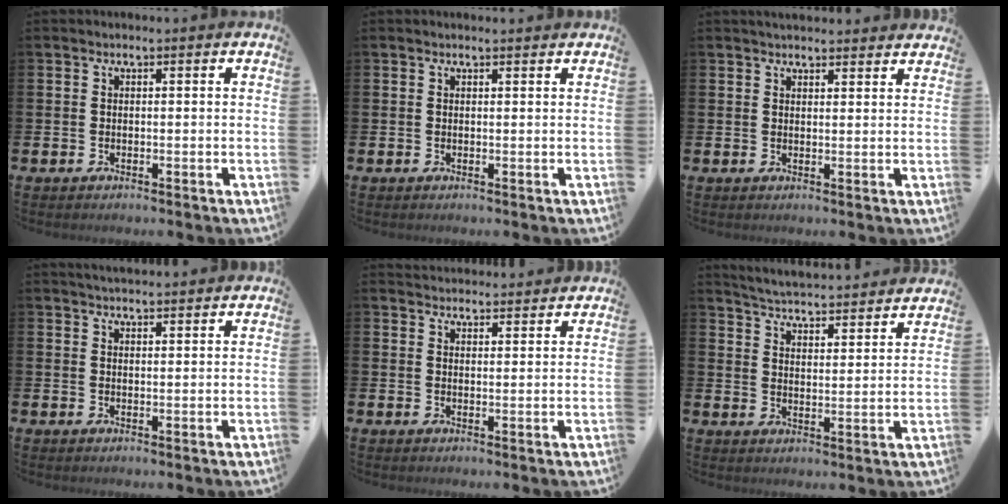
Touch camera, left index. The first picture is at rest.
{"total": 0.6, "force": [0.6, 0.0, 0.1], "torque": [0.006, -0.003, 0.009]}
{"total": 2.8, "force": [2.7, 0.4, 0.1], "torque": [0.000, -0.014, 0.048]}
{"total": 3.0, "force": [3.0, 0.1, 0.2], "torque": [-0.009, -0.013, 0.056]}
{"total": 3.3, "force": [3.3, 0.4, -0.2], "torque": [-0.003, -0.017, 0.061]}
{"total": 5.1, "force": [5.0, 0.2, 0.5], "torque": [-0.037, -0.042, 0.086]}